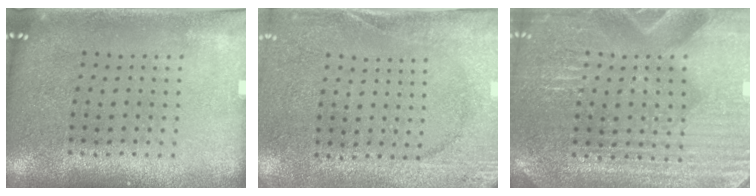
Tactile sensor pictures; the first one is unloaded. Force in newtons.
{"total": 2.6, "press": 2.4, "slide": 1.0}
{"total": 4.0, "press": 3.8, "slide": 1.0}